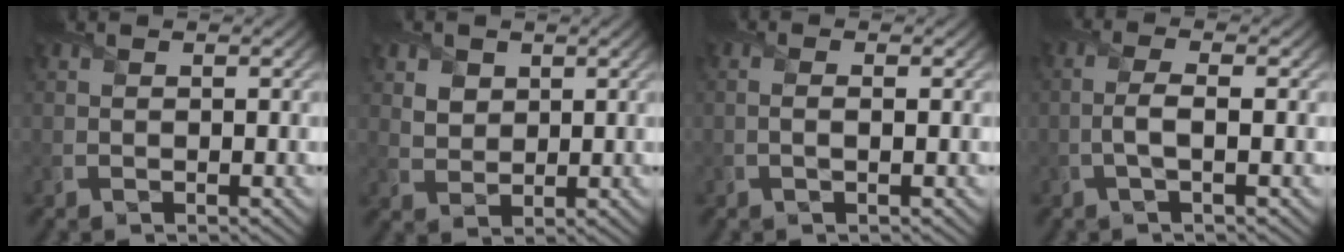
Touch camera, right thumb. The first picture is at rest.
{"total": 2.9, "force": [1.6, 2.1, 1.2], "torque": [-0.035, -0.005, 0.028]}
{"total": 1.0, "force": [-0.1, 0.2, 1.0], "torque": [-0.022, 0.000, -0.003]}
{"total": 2.5, "force": [-0.4, 0.5, 2.4], "torque": [-0.051, 0.007, -0.016]}